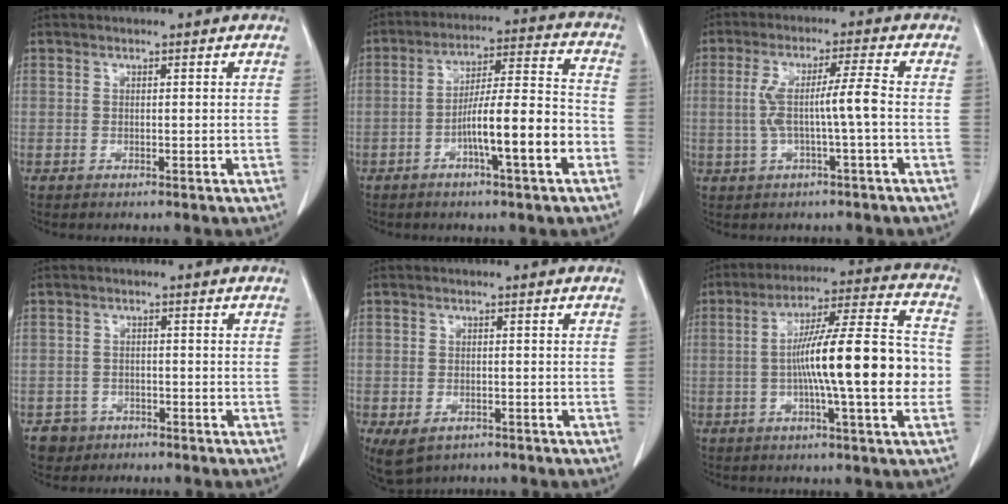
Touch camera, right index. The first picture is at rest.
{"total": 11.9, "force": [-4.4, 0.8, 11.1], "torque": [-0.184, 0.015, -0.068]}
{"total": 6.6, "force": [-0.6, -0.4, 6.6], "torque": [-0.133, 0.018, -0.004]}
{"total": 3.2, "force": [-1.8, 2.6, -0.2], "torque": [0.002, 0.012, -0.029]}
{"total": 4.7, "force": [-2.7, 3.0, 2.5], "torque": [-0.050, -0.007, -0.031]}
{"total": 17.6, "force": [-2.0, 0.8, 17.5], "torque": [-0.279, 0.013, -0.035]}